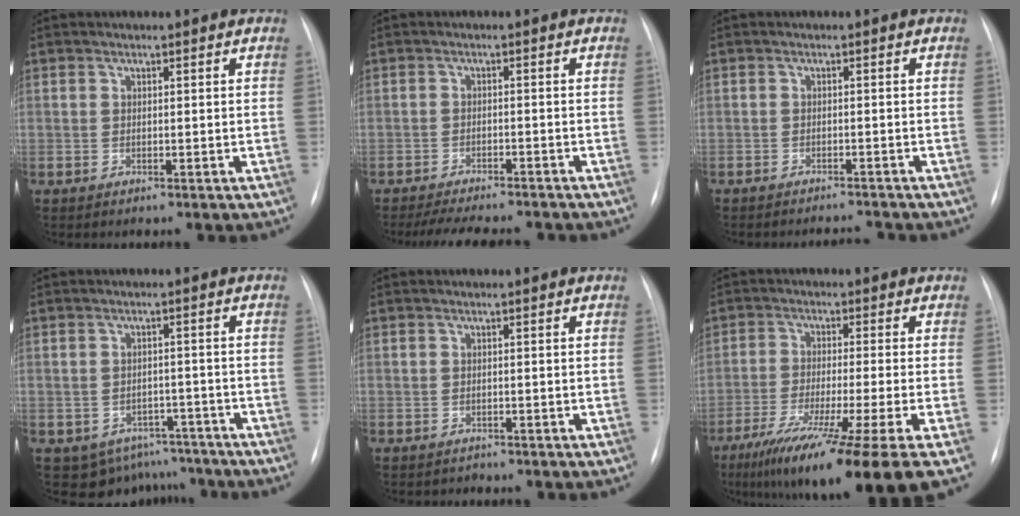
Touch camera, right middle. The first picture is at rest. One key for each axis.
{"total": 11.1, "fx": -9.9, "fy": 2.1, "fz": 4.5, "tx": -0.067, "ty": -0.005, "tz": -0.134}
{"total": 2.9, "fx": -2.9, "fy": -0.1, "fz": 0.1, "tx": 0.001, "ty": -0.010, "tz": -0.042}
{"total": 7.8, "fx": -6.0, "fy": 5.0, "fz": 0.3, "tx": 0.011, "ty": 0.022, "tz": -0.071}
{"total": 0.6, "fx": -0.4, "fy": 0.3, "fz": -0.4, "tx": 0.002, "ty": 0.000, "tz": -0.009}
{"total": 17.7, "fx": -11.7, "fy": -1.6, "fz": 13.2, "tx": -0.181, "ty": -0.057, "tz": -0.191}